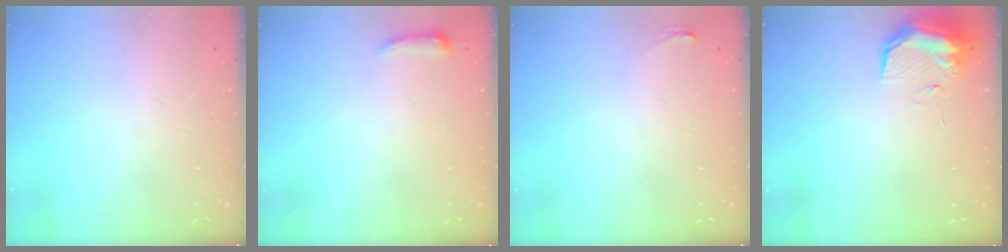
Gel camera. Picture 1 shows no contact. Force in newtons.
{"total": 3.3, "press": 3.2, "slide": 0.7}
{"total": 3.9, "press": 3.7, "slide": 1.4}
{"total": 9.6, "press": 9.6, "slide": 1.2}